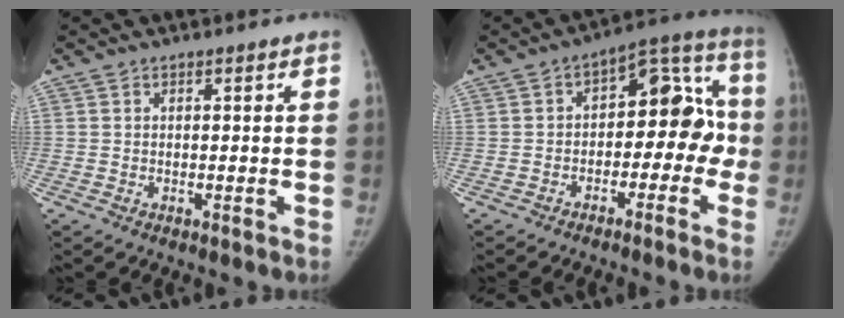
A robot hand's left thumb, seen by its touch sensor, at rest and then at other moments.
{"total": 14.3, "force": [-2.7, 8.7, 11.0], "torque": [-0.091, 0.063, -0.046]}